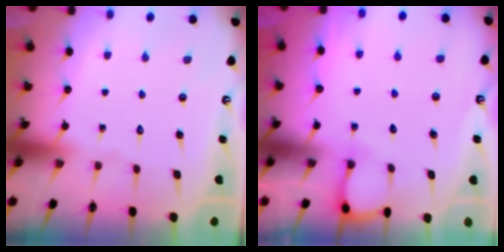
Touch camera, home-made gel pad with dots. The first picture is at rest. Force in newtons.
{"total": 2.6, "press": 2.6, "slide": 0.3}